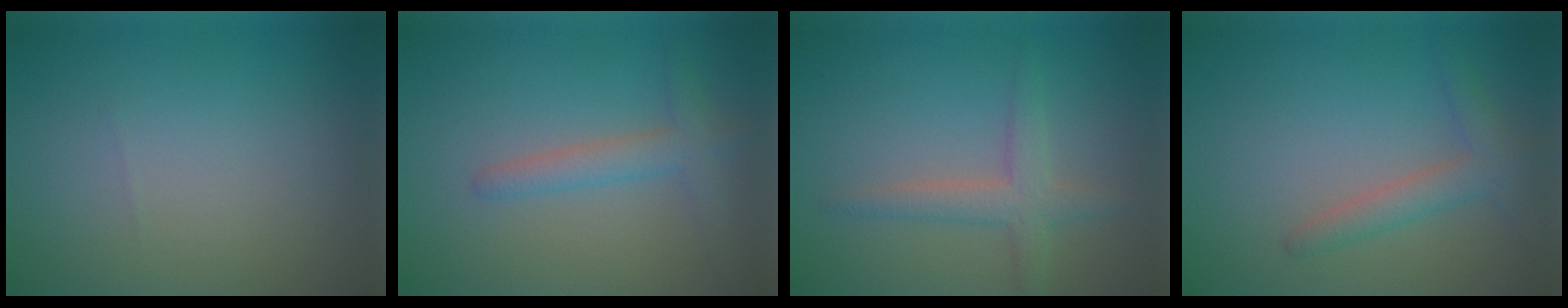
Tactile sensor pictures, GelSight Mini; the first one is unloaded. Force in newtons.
{"total": 2.6, "press": 2.6, "slide": 0.1}
{"total": 2.9, "press": 2.9, "slide": 0.2}
{"total": 2.6, "press": 2.5, "slide": 0.1}